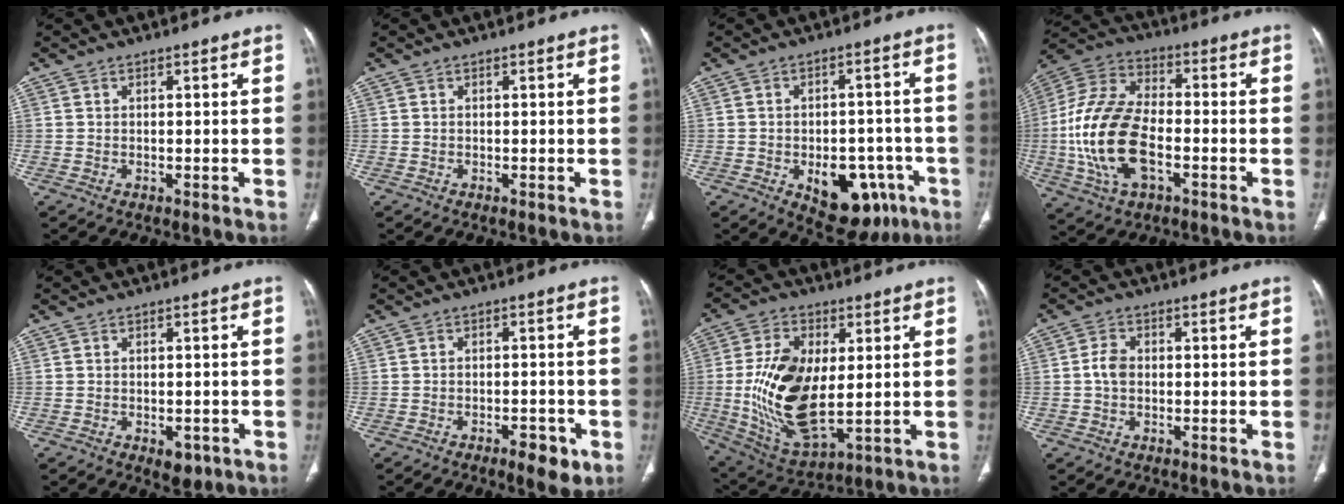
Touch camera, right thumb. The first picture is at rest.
{"total": 0.0}
{"total": 13.5, "force": [-5.6, 8.2, 9.2], "torque": [-0.084, 0.029, -0.061]}
{"total": 19.0, "force": [-4.0, 10.5, 15.3], "torque": [-0.317, 0.021, -0.073]}
{"total": 3.3, "force": [-1.4, 2.0, 2.2], "torque": [-0.018, 0.002, -0.010]}
{"total": 5.4, "force": [-2.7, 2.2, 4.0], "torque": [-0.049, 0.008, -0.035]}
{"total": 18.0, "force": [0.5, 9.2, 15.5], "torque": [-0.295, -0.016, 0.025]}
{"total": 3.2, "force": [-0.2, 2.3, 2.2], "torque": [-0.040, 0.007, -0.009]}